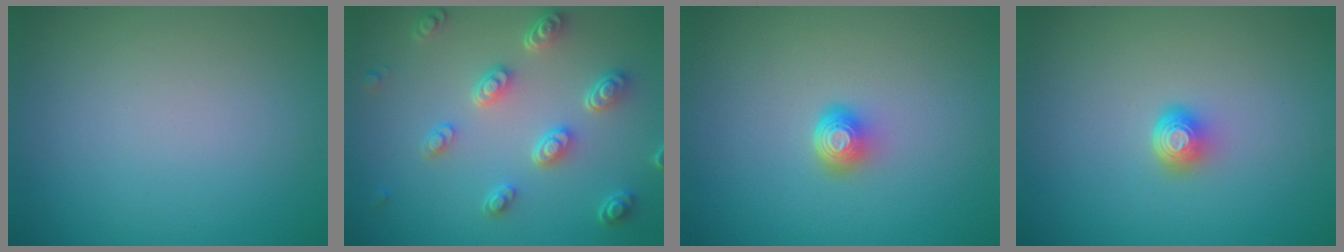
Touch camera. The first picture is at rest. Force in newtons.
{"total": 4.8, "press": 3.8, "slide": 3.0}
{"total": 2.1, "press": 1.4, "slide": 1.6}
{"total": 2.0, "press": 1.3, "slide": 1.5}